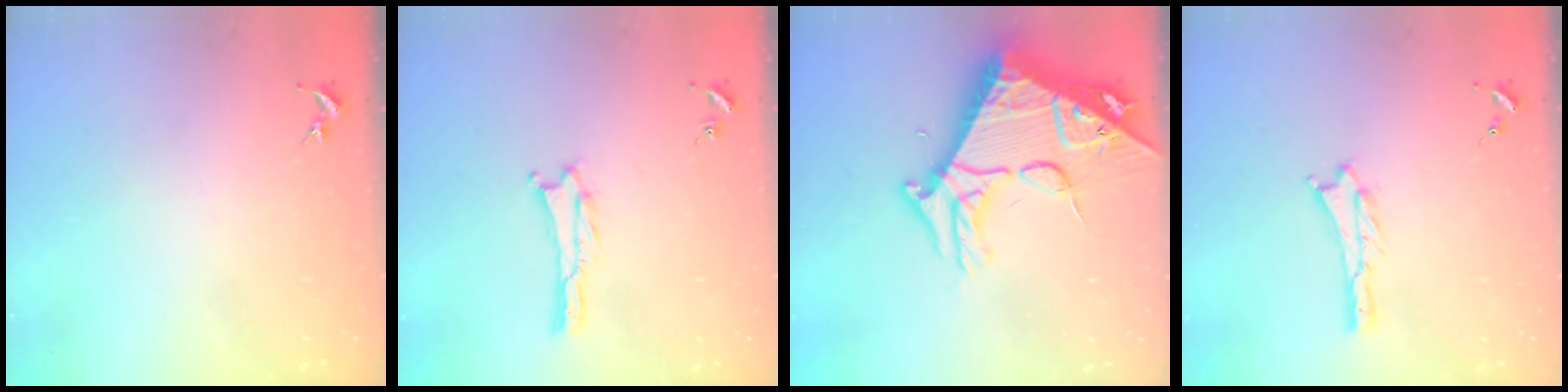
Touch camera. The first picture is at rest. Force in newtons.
{"total": 0.0}
{"total": 12.0, "press": 11.9, "slide": 1.3}
{"total": 0.9, "press": 0.9, "slide": 0.2}